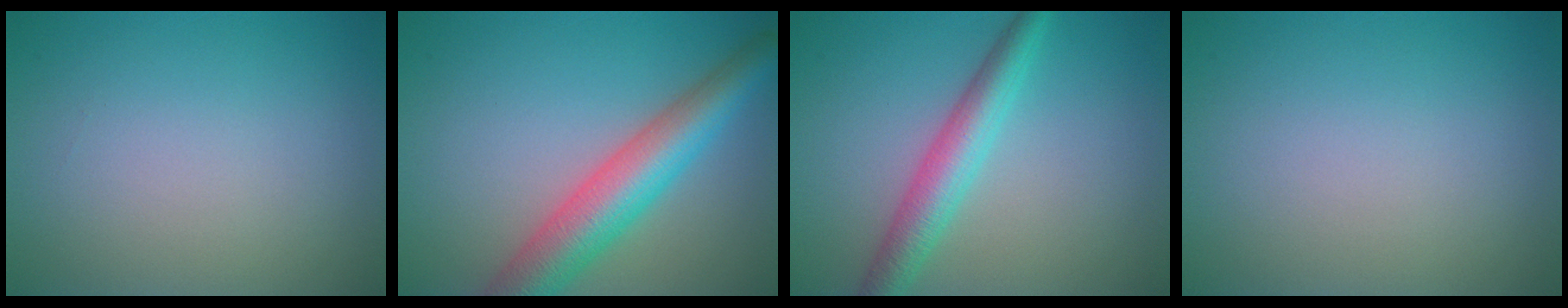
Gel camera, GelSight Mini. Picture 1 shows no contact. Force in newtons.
{"total": 6.9, "press": 6.9, "slide": 0.3}
{"total": 4.3, "press": 4.3, "slide": 0.0}
{"total": 0.0}